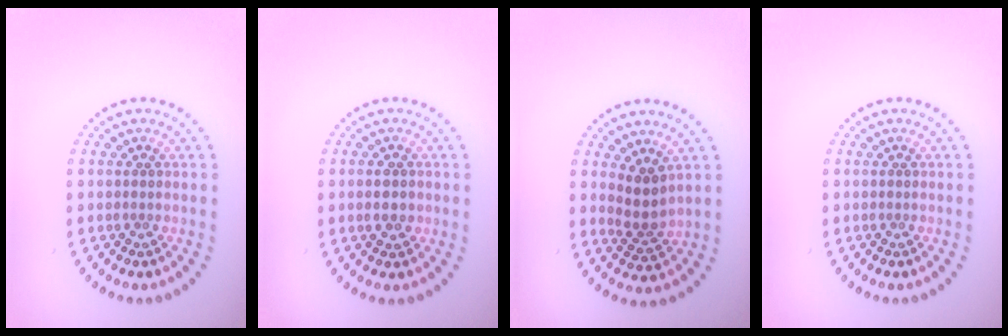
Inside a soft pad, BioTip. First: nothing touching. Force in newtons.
{"total": 1.6, "press": 1.6, "slide": 0.2}
{"total": 2.7, "press": 2.2, "slide": 1.6}
{"total": 0.0}